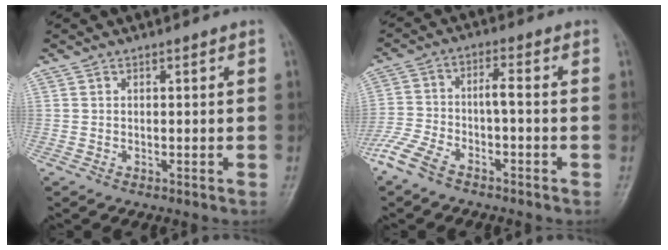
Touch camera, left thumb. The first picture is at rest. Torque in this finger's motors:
{"motor_torque": [1.14, 2.11, 1.41, 1.36, 0.43]}